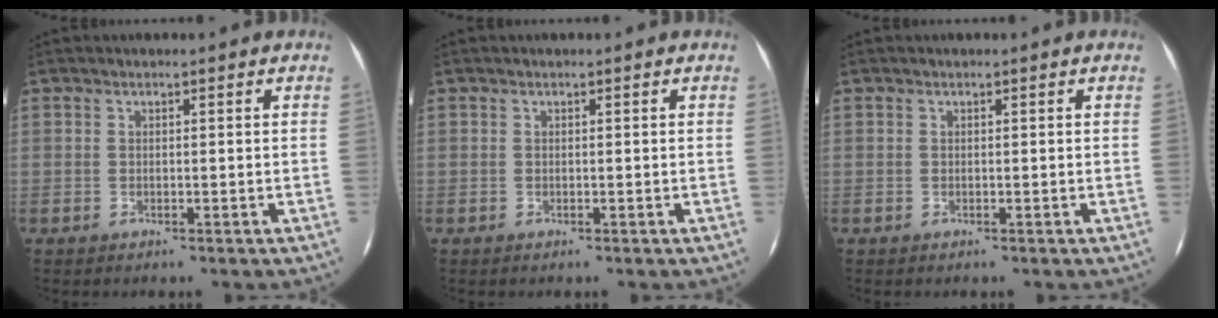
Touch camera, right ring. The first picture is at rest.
{"total": 0.0}
{"total": 0.0}